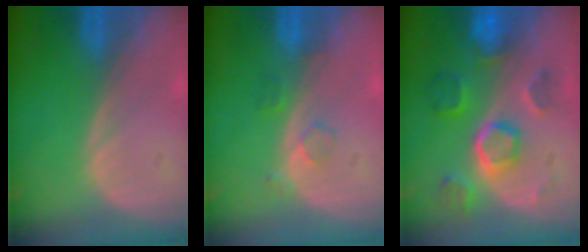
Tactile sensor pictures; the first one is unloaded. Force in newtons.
{"total": 2.1, "press": 2.1, "slide": 0.2}
{"total": 8.7, "press": 7.8, "slide": 3.9}